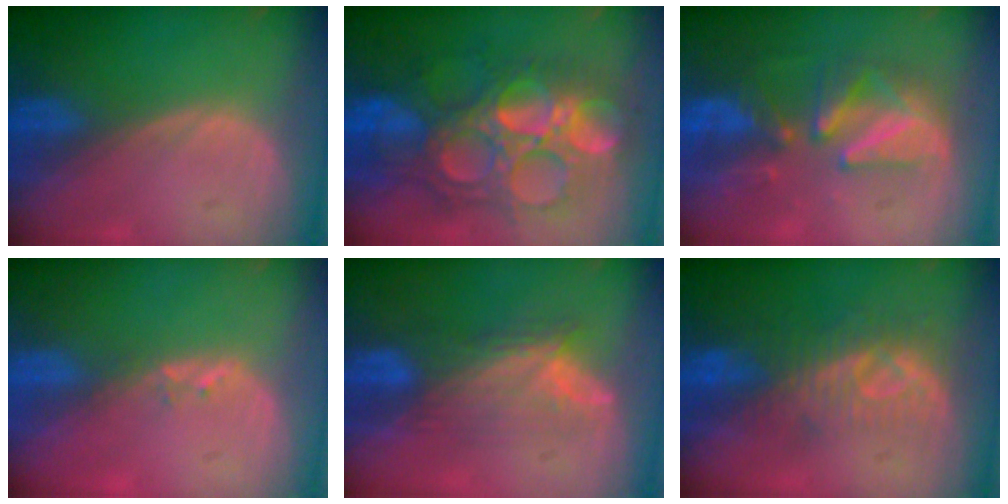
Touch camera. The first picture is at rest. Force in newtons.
{"total": 13.6, "press": 13.5, "slide": 1.4}
{"total": 8.3, "press": 8.1, "slide": 2.0}
{"total": 1.4, "press": 1.3, "slide": 0.7}
{"total": 7.0, "press": 6.8, "slide": 1.9}
{"total": 8.1, "press": 7.5, "slide": 3.2}